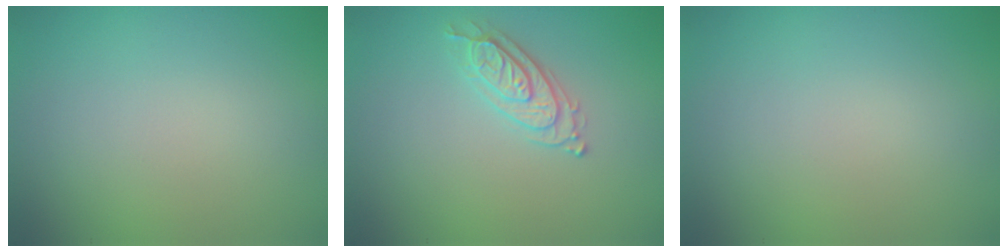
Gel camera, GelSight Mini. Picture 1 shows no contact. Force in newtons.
{"total": 2.2, "press": 2.2, "slide": 0.4}
{"total": 0.0}